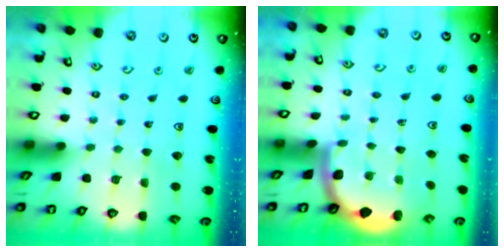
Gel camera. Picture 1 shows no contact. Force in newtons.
{"total": 1.5, "press": 1.5, "slide": 0.0}